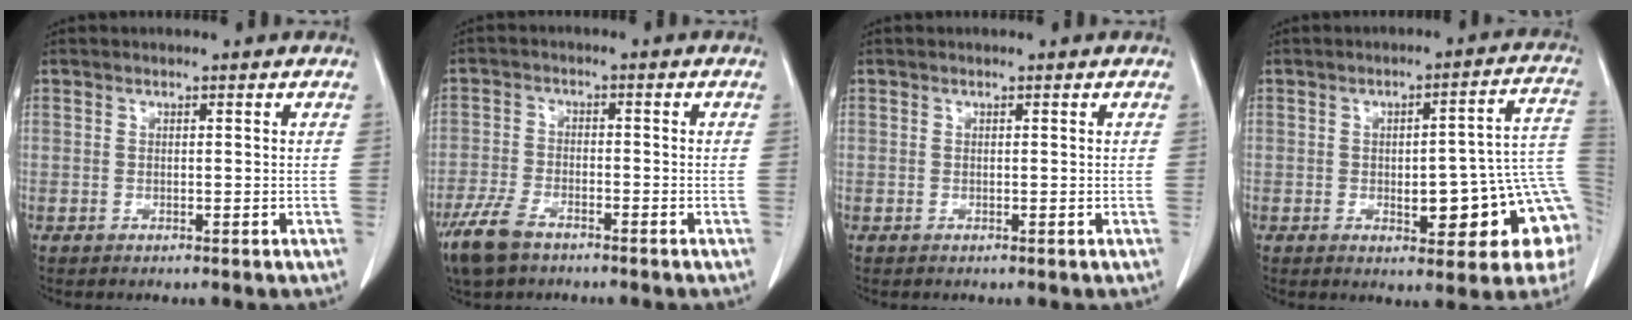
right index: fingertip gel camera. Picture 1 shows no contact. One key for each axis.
{"total": 6.8, "fx": -4.8, "fy": 2.8, "fz": 3.8, "tx": -0.088, "ty": -0.008, "tz": -0.089}
{"total": 0.0}
{"total": 15.2, "fx": -2.9, "fy": 4.3, "fz": 14.3, "tx": -0.116, "ty": 0.034, "tz": -0.026}